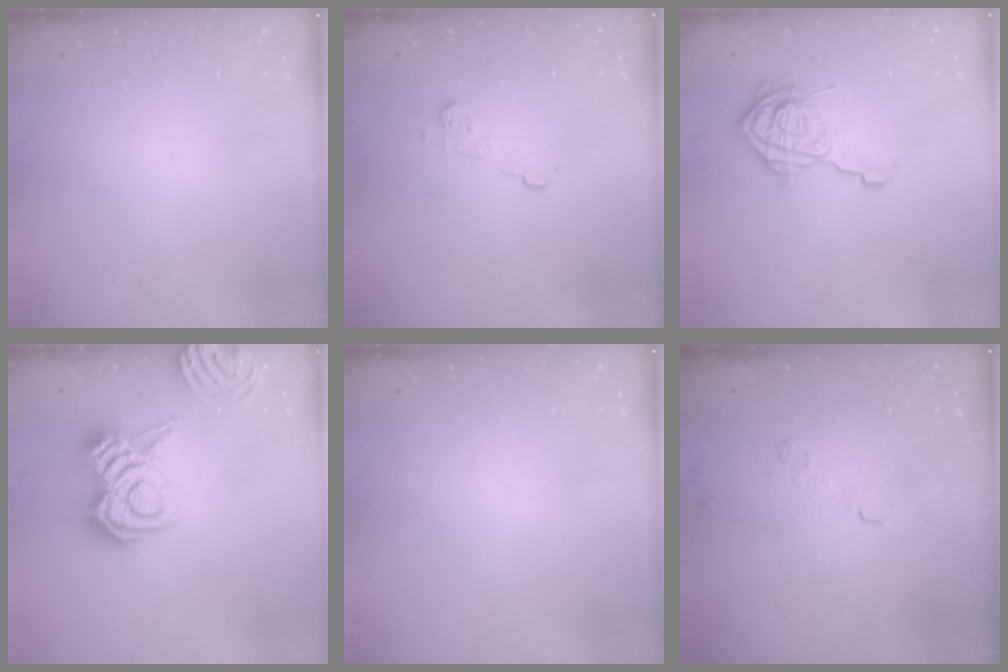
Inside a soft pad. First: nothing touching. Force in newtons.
{"total": 7.0, "press": 7.0, "slide": 0.4}
{"total": 11.7, "press": 11.6, "slide": 0.7}
{"total": 11.2, "press": 11.1, "slide": 0.8}
{"total": 0.0}
{"total": 2.7, "press": 2.3, "slide": 1.4}